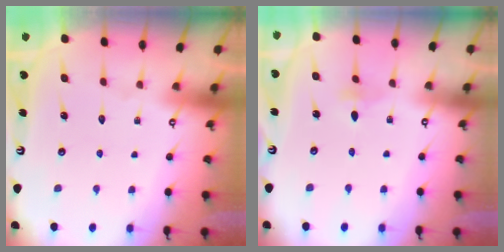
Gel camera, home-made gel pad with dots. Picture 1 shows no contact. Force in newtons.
{"total": 2.4, "press": 2.3, "slide": 0.7}